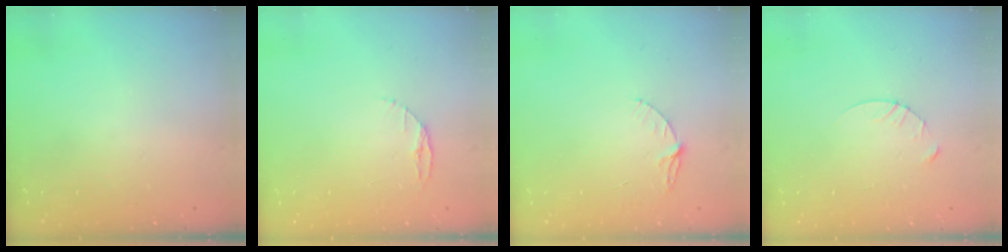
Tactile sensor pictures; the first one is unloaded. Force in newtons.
{"total": 3.4, "press": 3.4, "slide": 0.4}
{"total": 5.3, "press": 5.3, "slide": 0.5}
{"total": 3.8, "press": 3.8, "slide": 0.3}